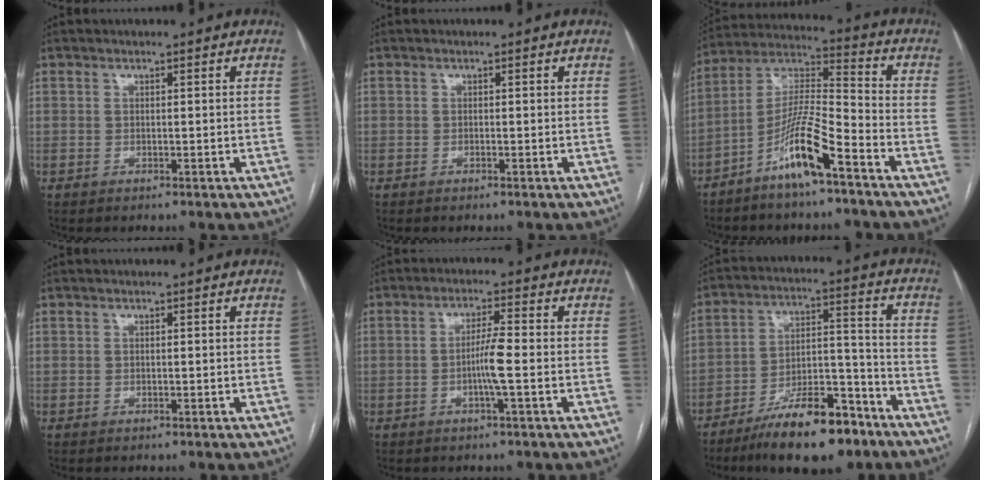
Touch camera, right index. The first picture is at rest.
{"total": 0.0}
{"total": 11.4, "force": [-6.8, 0.8, 9.1], "torque": [-0.185, -0.001, -0.135]}
{"total": 0.0}
{"total": 4.4, "force": [-1.0, -0.3, 4.3], "torque": [-0.083, 0.000, -0.020]}
{"total": 15.6, "force": [-11.0, 4.3, 10.2], "torque": [-0.172, 0.016, -0.184]}